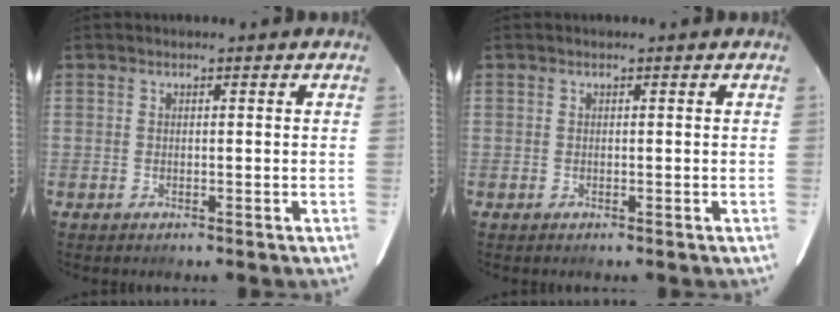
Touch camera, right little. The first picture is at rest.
{"total": 0.0}